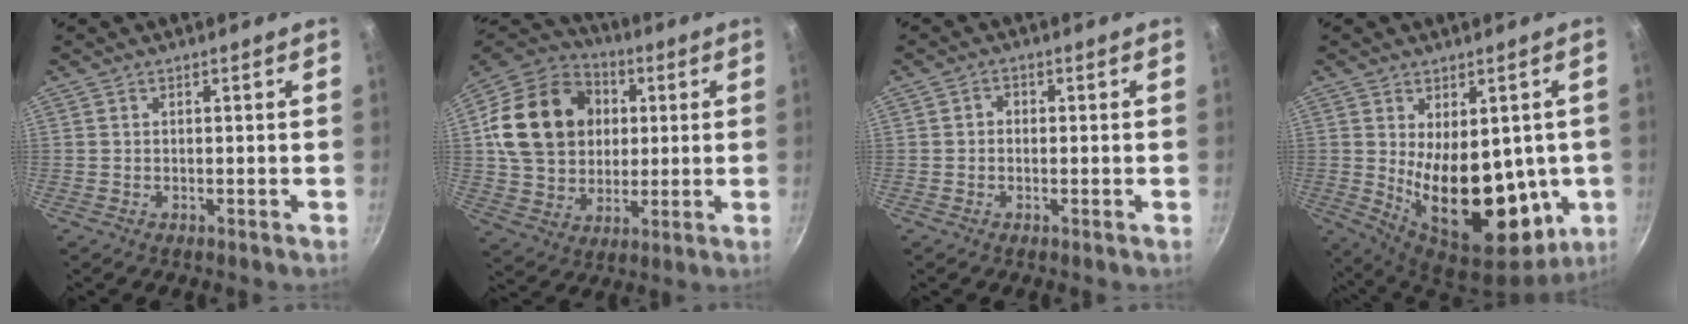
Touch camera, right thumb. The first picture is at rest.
{"total": 21.6, "force": [3.7, 17.3, 12.4], "torque": [-0.197, 0.015, 0.065]}
{"total": 1.8, "force": [-0.1, 1.6, 0.9], "torque": [-0.012, 0.007, -0.005]}
{"total": 20.5, "force": [-1.2, 11.4, 17.0], "torque": [-0.217, -0.041, 0.010]}